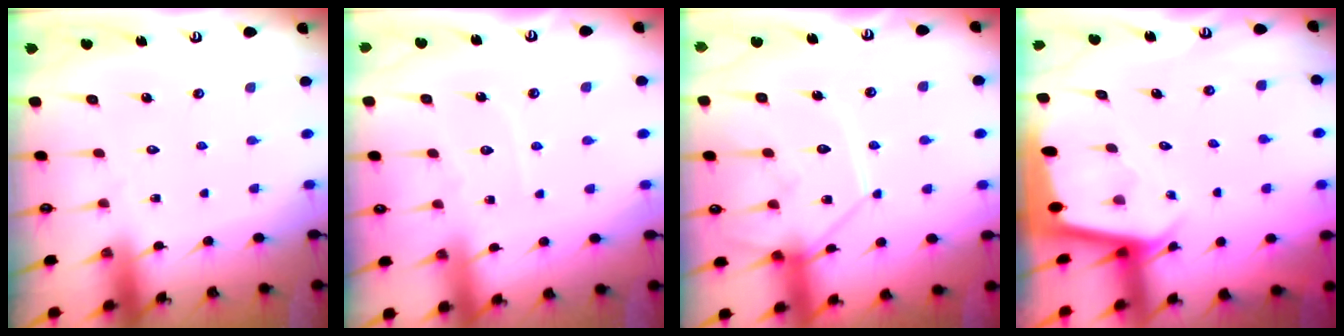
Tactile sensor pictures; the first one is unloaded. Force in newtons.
{"total": 4.4, "press": 4.3, "slide": 0.6}
{"total": 11.5, "press": 11.4, "slide": 1.3}
{"total": 2.0, "press": 2.0, "slide": 0.1}